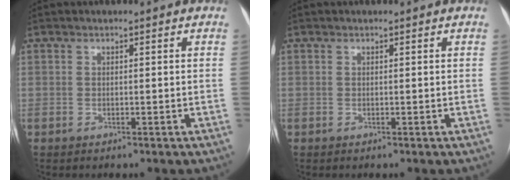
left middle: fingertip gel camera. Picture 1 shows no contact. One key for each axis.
{"total": 0.0}